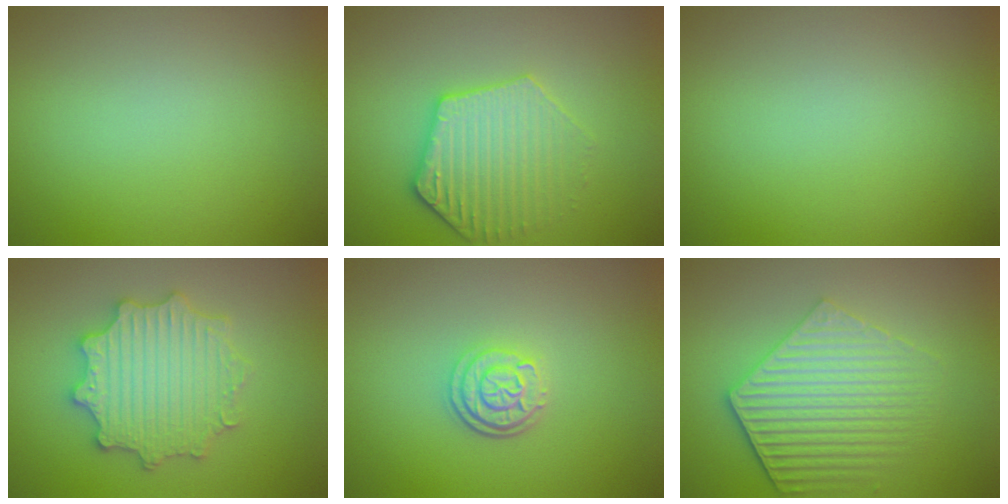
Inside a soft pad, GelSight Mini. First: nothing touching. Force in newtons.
{"total": 4.2, "press": 3.9, "slide": 1.6}
{"total": 0.0}
{"total": 5.6, "press": 5.5, "slide": 1.0}
{"total": 3.1, "press": 2.4, "slide": 1.8}
{"total": 5.6, "press": 4.3, "slide": 3.6}